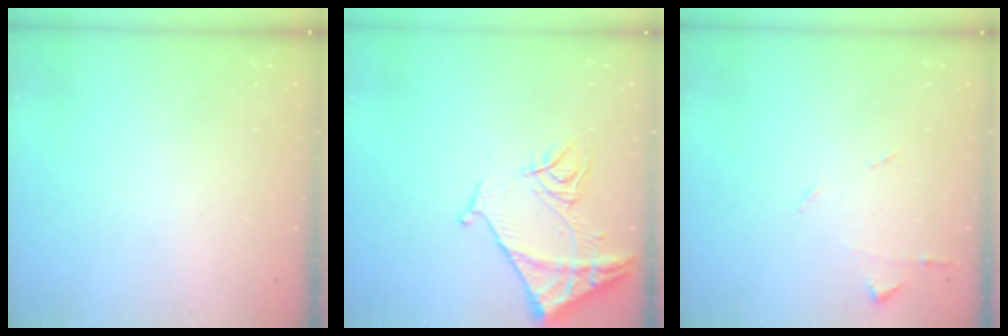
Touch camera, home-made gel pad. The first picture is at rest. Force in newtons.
{"total": 11.7, "press": 11.6, "slide": 1.2}
{"total": 5.6, "press": 5.6, "slide": 0.8}